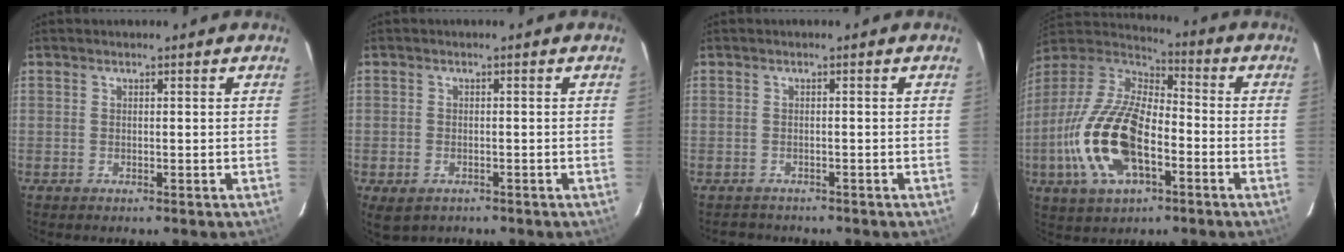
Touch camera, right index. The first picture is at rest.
{"total": 4.0, "force": [-2.0, 2.9, 1.9], "torque": [-0.041, -0.009, -0.026]}
{"total": 2.7, "force": [-2.4, 1.3, 0.3], "torque": [-0.006, 0.001, -0.032]}
{"total": 20.5, "force": [-6.6, 9.9, 16.7], "torque": [-0.360, -0.019, -0.124]}